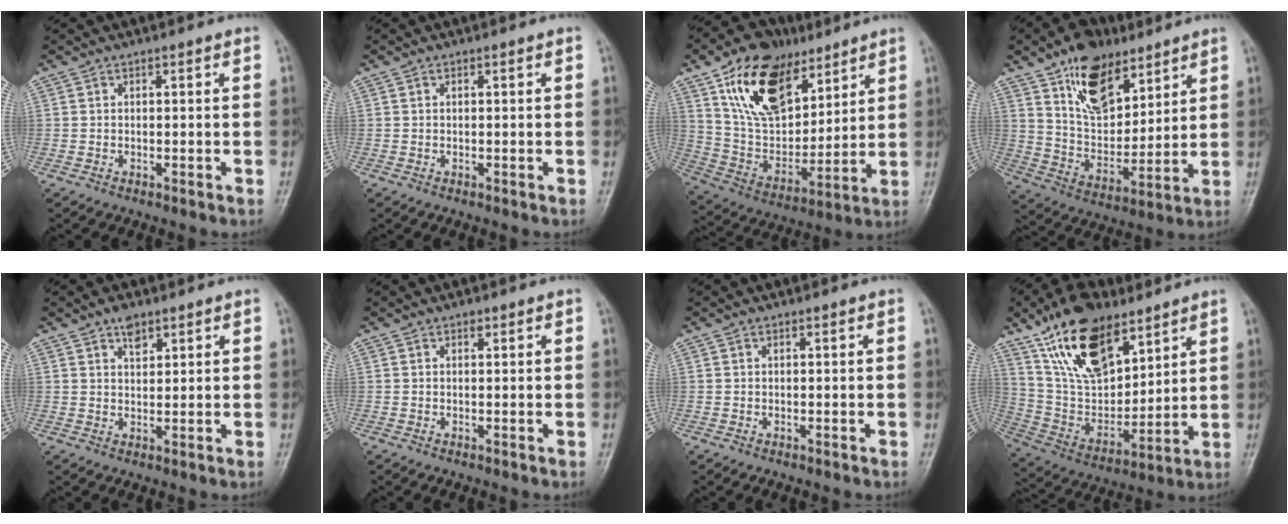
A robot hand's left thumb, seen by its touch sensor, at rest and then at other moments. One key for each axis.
{"total": 0.0}
{"total": 20.5, "fx": 11.1, "fy": 11.9, "fz": 12.4, "tx": -0.168, "ty": -0.040, "tz": 0.210}
{"total": 15.5, "fx": 9.3, "fy": 8.5, "fz": 9.0, "tx": -0.112, "ty": -0.049, "tz": 0.170}
{"total": 3.4, "fx": 2.2, "fy": 1.7, "fz": 1.9, "tx": -0.019, "ty": -0.011, "tz": 0.037}
{"total": 0.7, "fx": 0.4, "fy": 0.4, "fz": 0.3, "tx": -0.002, "ty": -0.002, "tz": 0.005}
{"total": 0.0}
{"total": 20.2, "fx": 12.2, "fy": 9.9, "fz": 12.7, "tx": -0.189, "ty": -0.050, "tz": 0.234}